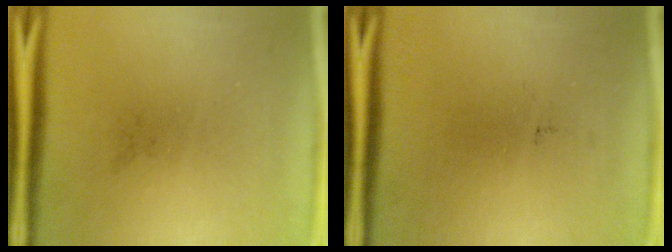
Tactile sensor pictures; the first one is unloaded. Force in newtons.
{"total": 0.0}